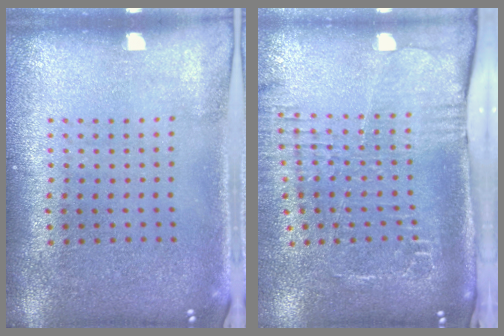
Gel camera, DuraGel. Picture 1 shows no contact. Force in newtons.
{"total": 2.6, "press": 2.0, "slide": 1.7}